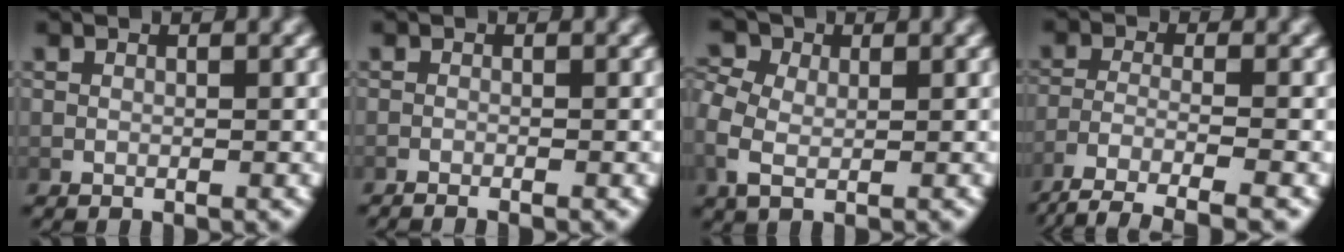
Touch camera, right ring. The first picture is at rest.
{"total": 1.5, "force": [-1.5, 0.0, 0.2], "torque": [-0.004, -0.002, -0.025]}
{"total": 4.5, "force": [1.0, 3.6, 2.6], "torque": [-0.075, -0.015, 0.019]}
{"total": 5.7, "force": [-3.9, 2.0, 3.7], "torque": [-0.069, -0.024, -0.048]}